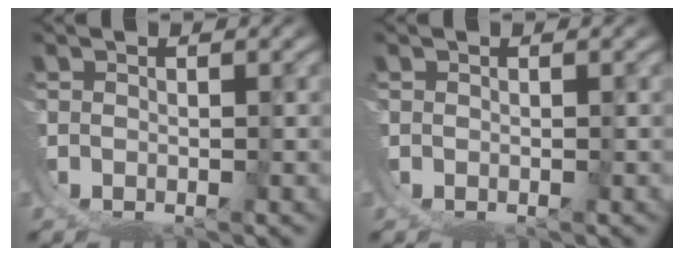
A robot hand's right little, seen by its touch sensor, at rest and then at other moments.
{"total": 0.0}